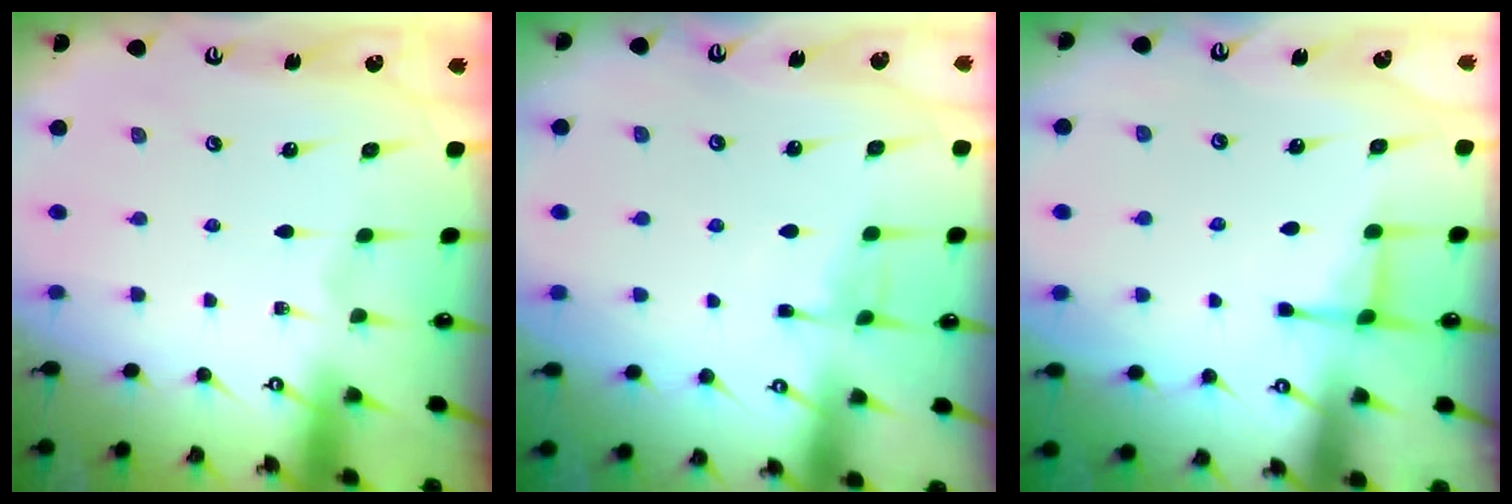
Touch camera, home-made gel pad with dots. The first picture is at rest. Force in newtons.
{"total": 4.7, "press": 4.7, "slide": 0.4}
{"total": 2.6, "press": 2.5, "slide": 0.8}